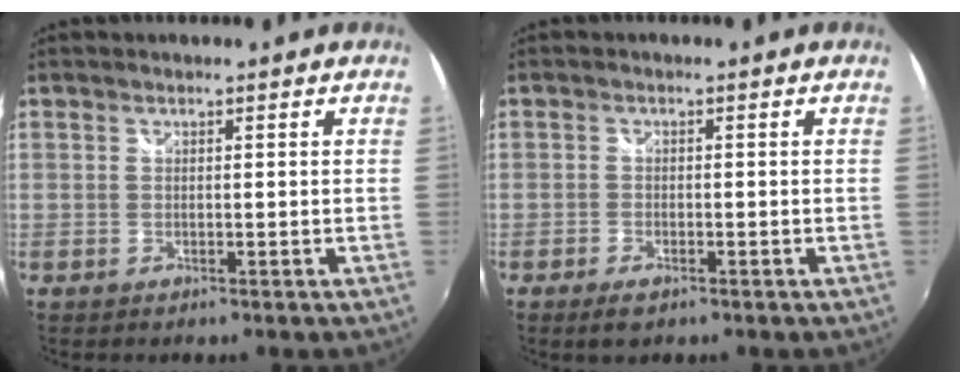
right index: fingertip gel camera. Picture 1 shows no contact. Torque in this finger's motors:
{"motor_torque": [0.18, -0.17, 0.05, 0.00]}